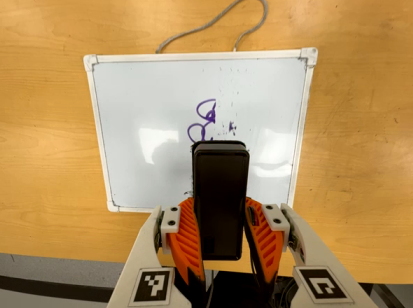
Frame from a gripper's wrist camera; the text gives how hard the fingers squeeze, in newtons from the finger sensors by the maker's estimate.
{"total": 9.7, "left": 7.7, "right": 11.7}